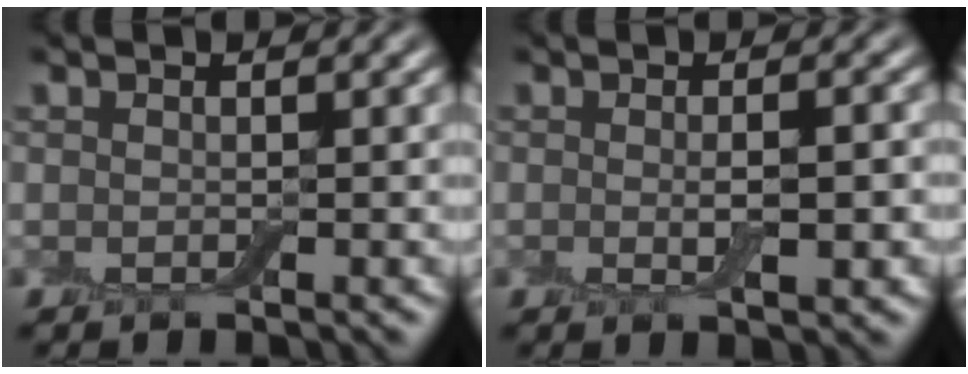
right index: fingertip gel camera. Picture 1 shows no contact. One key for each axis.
{"total": 2.5, "fx": -0.2, "fy": 0.6, "fz": 2.4, "tx": -0.043, "ty": -0.006, "tz": -0.002}